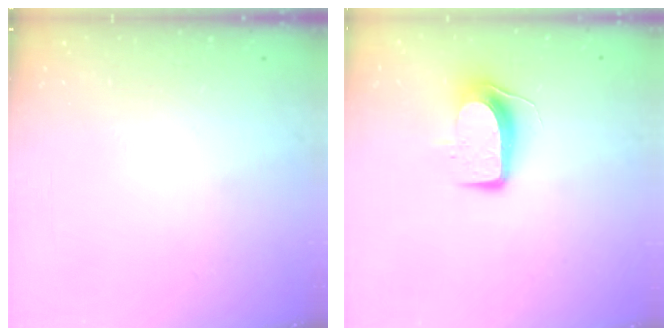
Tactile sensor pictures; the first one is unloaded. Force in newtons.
{"total": 8.9, "press": 8.9, "slide": 0.3}